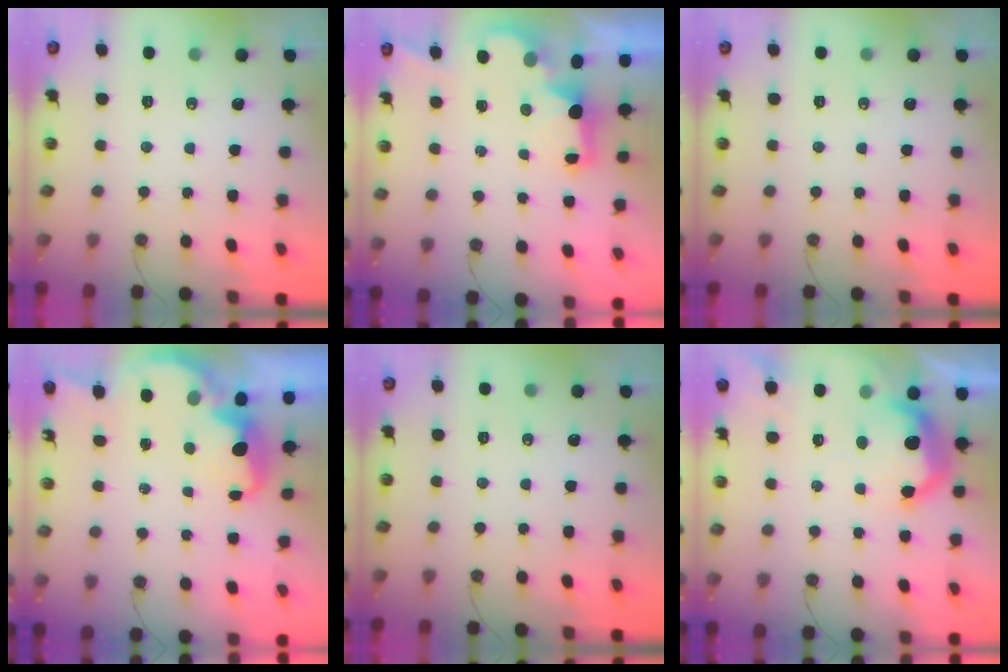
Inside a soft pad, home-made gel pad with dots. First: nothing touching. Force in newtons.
{"total": 2.2, "press": 2.1, "slide": 0.8}
{"total": 0.0}
{"total": 3.8, "press": 3.7, "slide": 0.7}
{"total": 0.0}
{"total": 12.8, "press": 12.7, "slide": 0.7}